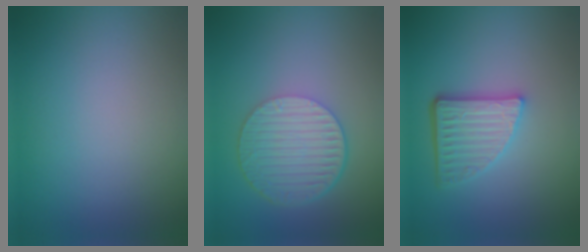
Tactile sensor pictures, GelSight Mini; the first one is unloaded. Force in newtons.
{"total": 6.6, "press": 4.7, "slide": 4.6}
{"total": 4.6, "press": 3.4, "slide": 3.1}